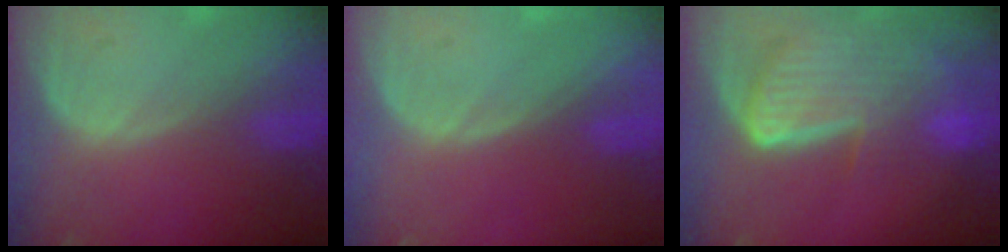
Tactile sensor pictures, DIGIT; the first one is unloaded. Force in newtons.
{"total": 0.0}
{"total": 9.1, "press": 8.0, "slide": 4.4}